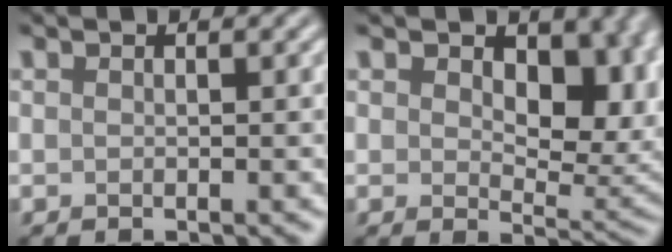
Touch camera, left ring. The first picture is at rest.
{"total": 9.2, "force": [2.4, 5.4, 7.1], "torque": [-0.101, -0.016, 0.038]}